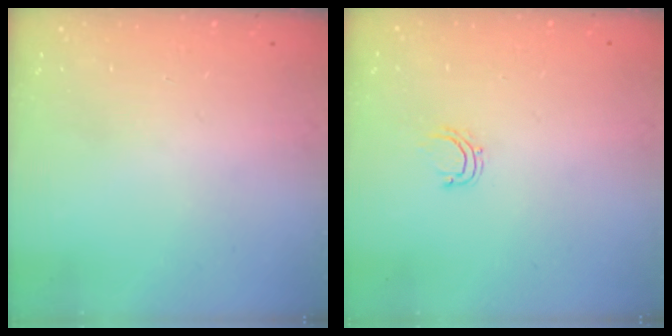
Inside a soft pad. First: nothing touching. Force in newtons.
{"total": 4.7, "press": 4.7, "slide": 0.3}